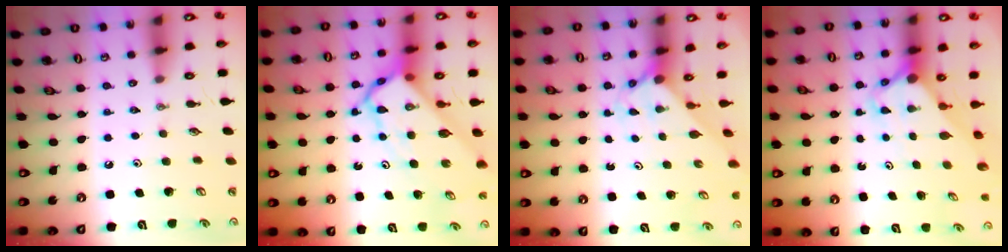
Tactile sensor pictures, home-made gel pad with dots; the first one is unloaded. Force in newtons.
{"total": 9.2, "press": 9.2, "slide": 0.9}
{"total": 2.0, "press": 2.0, "slide": 0.2}
{"total": 3.0, "press": 3.0, "slide": 0.2}